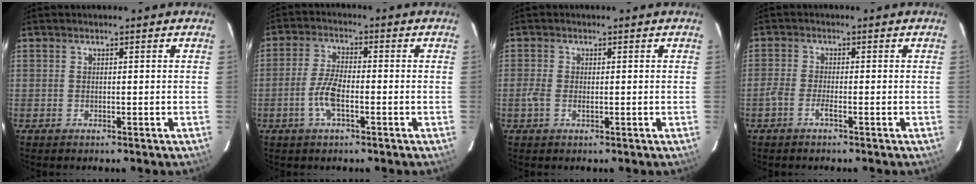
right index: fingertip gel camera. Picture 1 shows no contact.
{"total": 6.0, "force": [-2.2, 1.9, 5.2], "torque": [-0.113, 0.004, -0.046]}
{"total": 2.4, "force": [-0.5, 1.3, 1.9], "torque": [-0.040, -0.003, -0.011]}
{"total": 2.4, "force": [-1.6, 0.4, 1.8], "torque": [-0.048, 0.000, -0.037]}